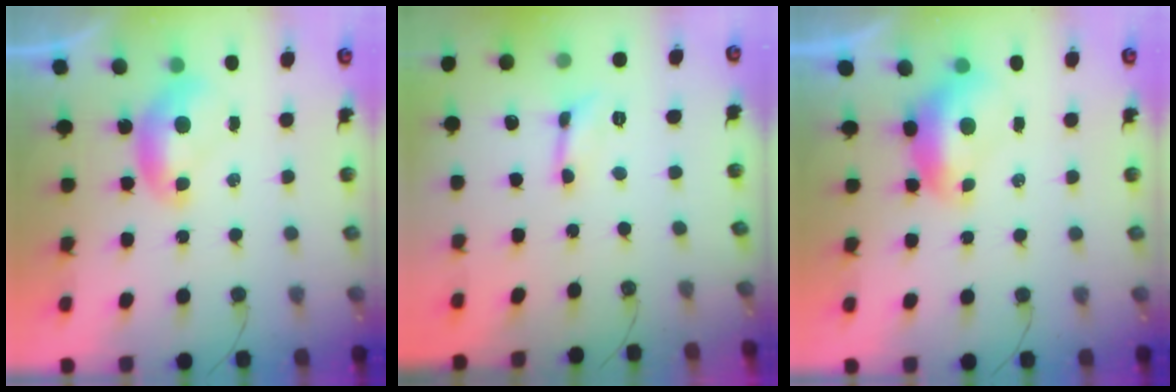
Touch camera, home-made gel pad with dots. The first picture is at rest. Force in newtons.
{"total": 0.5, "press": 0.5, "slide": 0.1}
{"total": 1.6, "press": 1.4, "slide": 0.7}